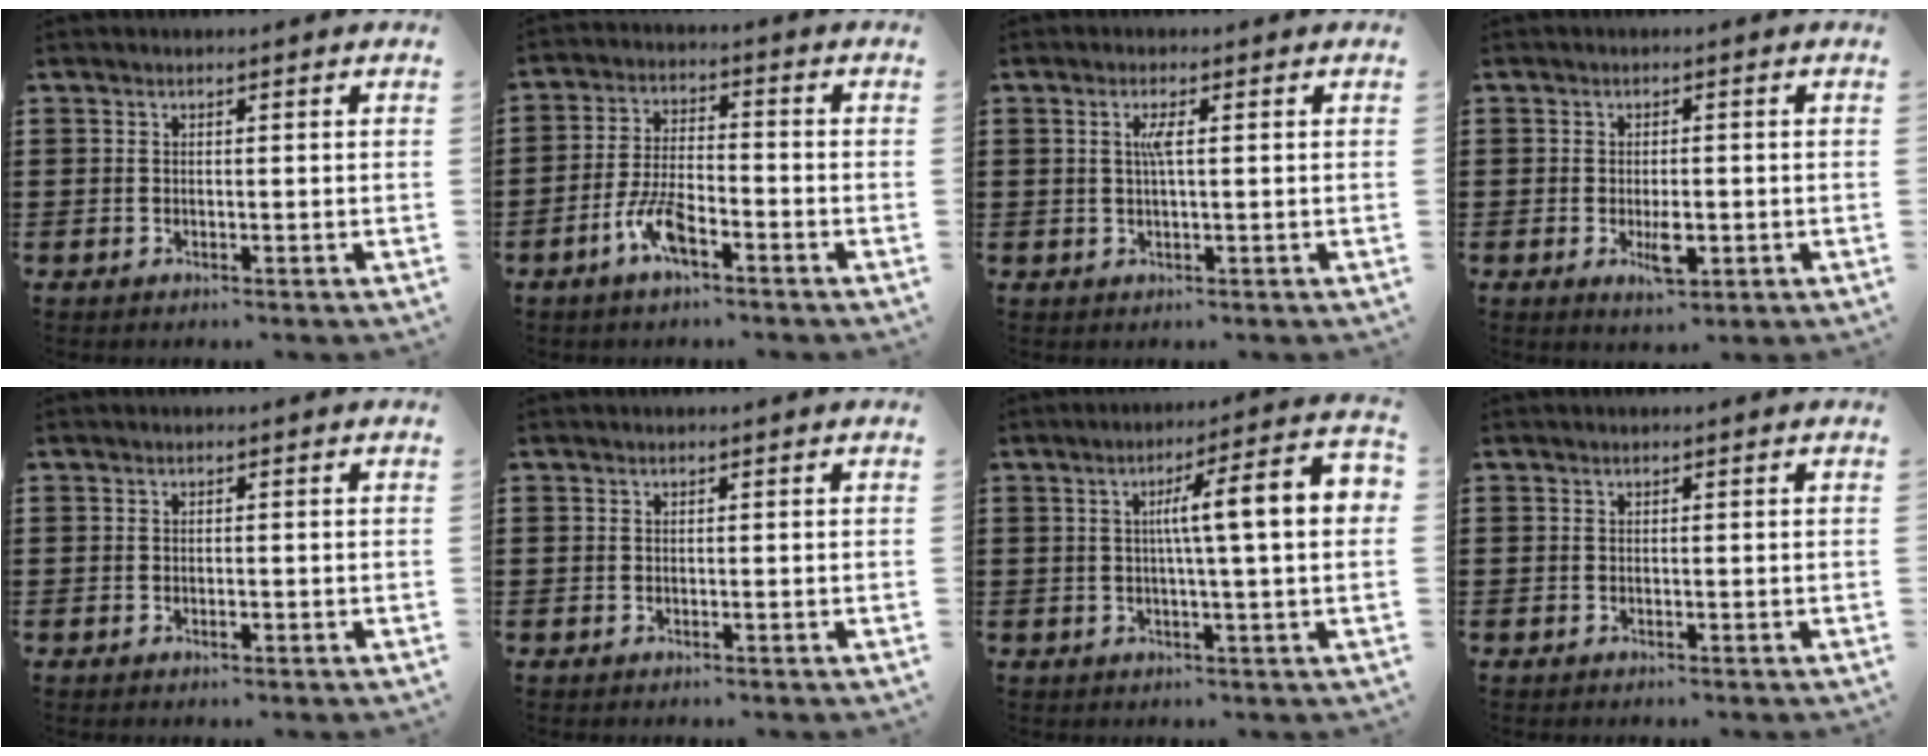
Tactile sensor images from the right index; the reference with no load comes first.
{"total": 6.7, "force": [-3.8, 2.2, 5.1], "torque": [-0.122, -0.002, -0.076]}
{"total": 2.4, "force": [0.4, 0.2, 2.4], "torque": [-0.048, 0.000, 0.005]}
{"total": 4.1, "force": [-1.0, 1.6, 3.6], "torque": [-0.067, 0.002, -0.018]}
{"total": 0.9, "force": [-0.4, 0.3, 0.7], "torque": [-0.014, -0.004, -0.006]}
{"total": 0.0}
{"total": 9.2, "force": [1.2, 0.6, 9.2], "torque": [-0.162, -0.002, 0.011]}
{"total": 0.0}